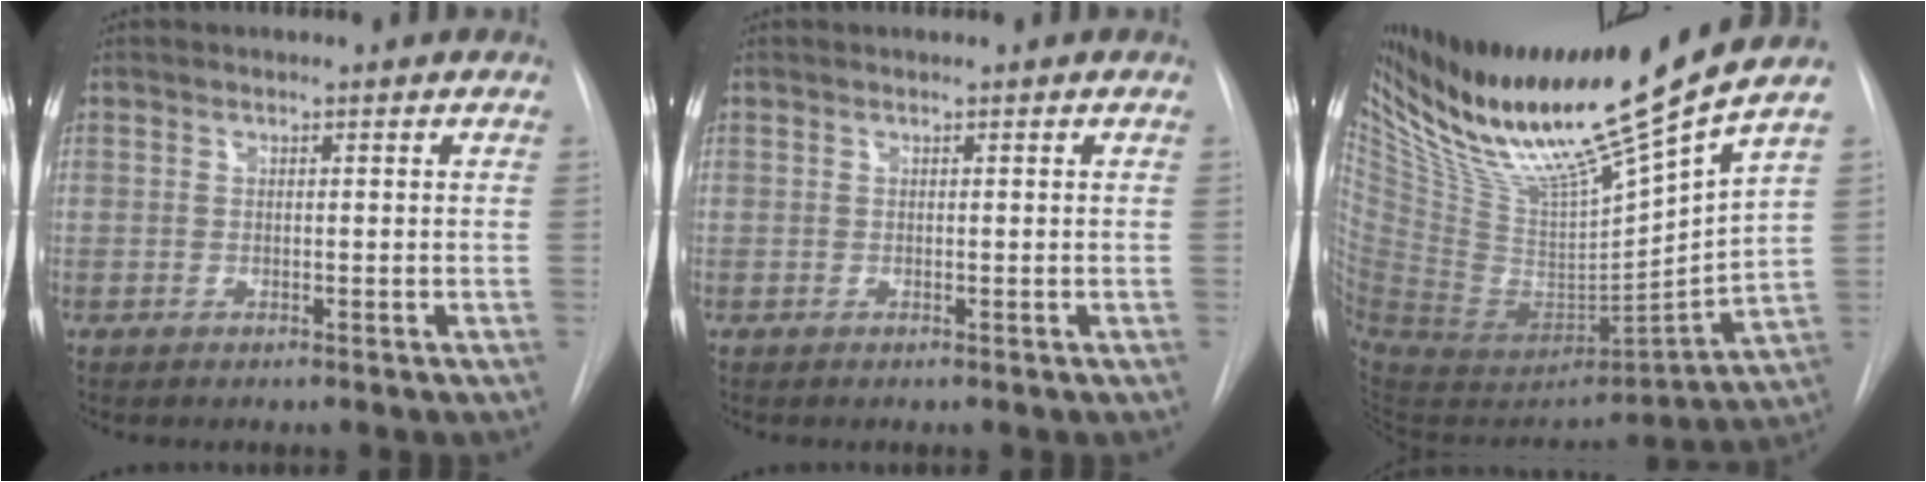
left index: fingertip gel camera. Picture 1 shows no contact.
{"total": 0.0}
{"total": 26.6, "force": [20.4, 0.2, 17.0], "torque": [-0.280, -0.026, 0.363]}